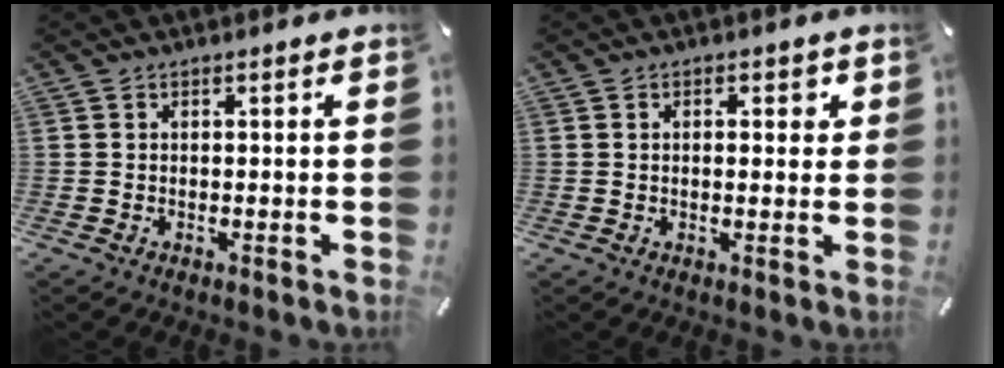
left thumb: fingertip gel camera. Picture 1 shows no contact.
{"total": 2.3, "force": [0.3, 1.4, 1.8], "torque": [-0.020, 0.002, -0.002]}